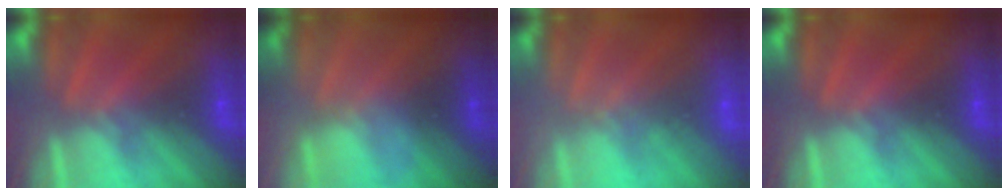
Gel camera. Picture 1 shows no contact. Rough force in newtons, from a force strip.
{"total": 2.4}
{"total": 1.7}
{"total": 0.0}